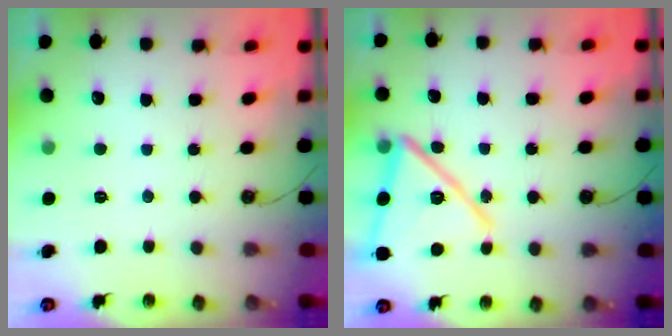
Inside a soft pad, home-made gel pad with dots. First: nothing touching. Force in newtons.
{"total": 18.4, "press": 18.4, "slide": 1.1}